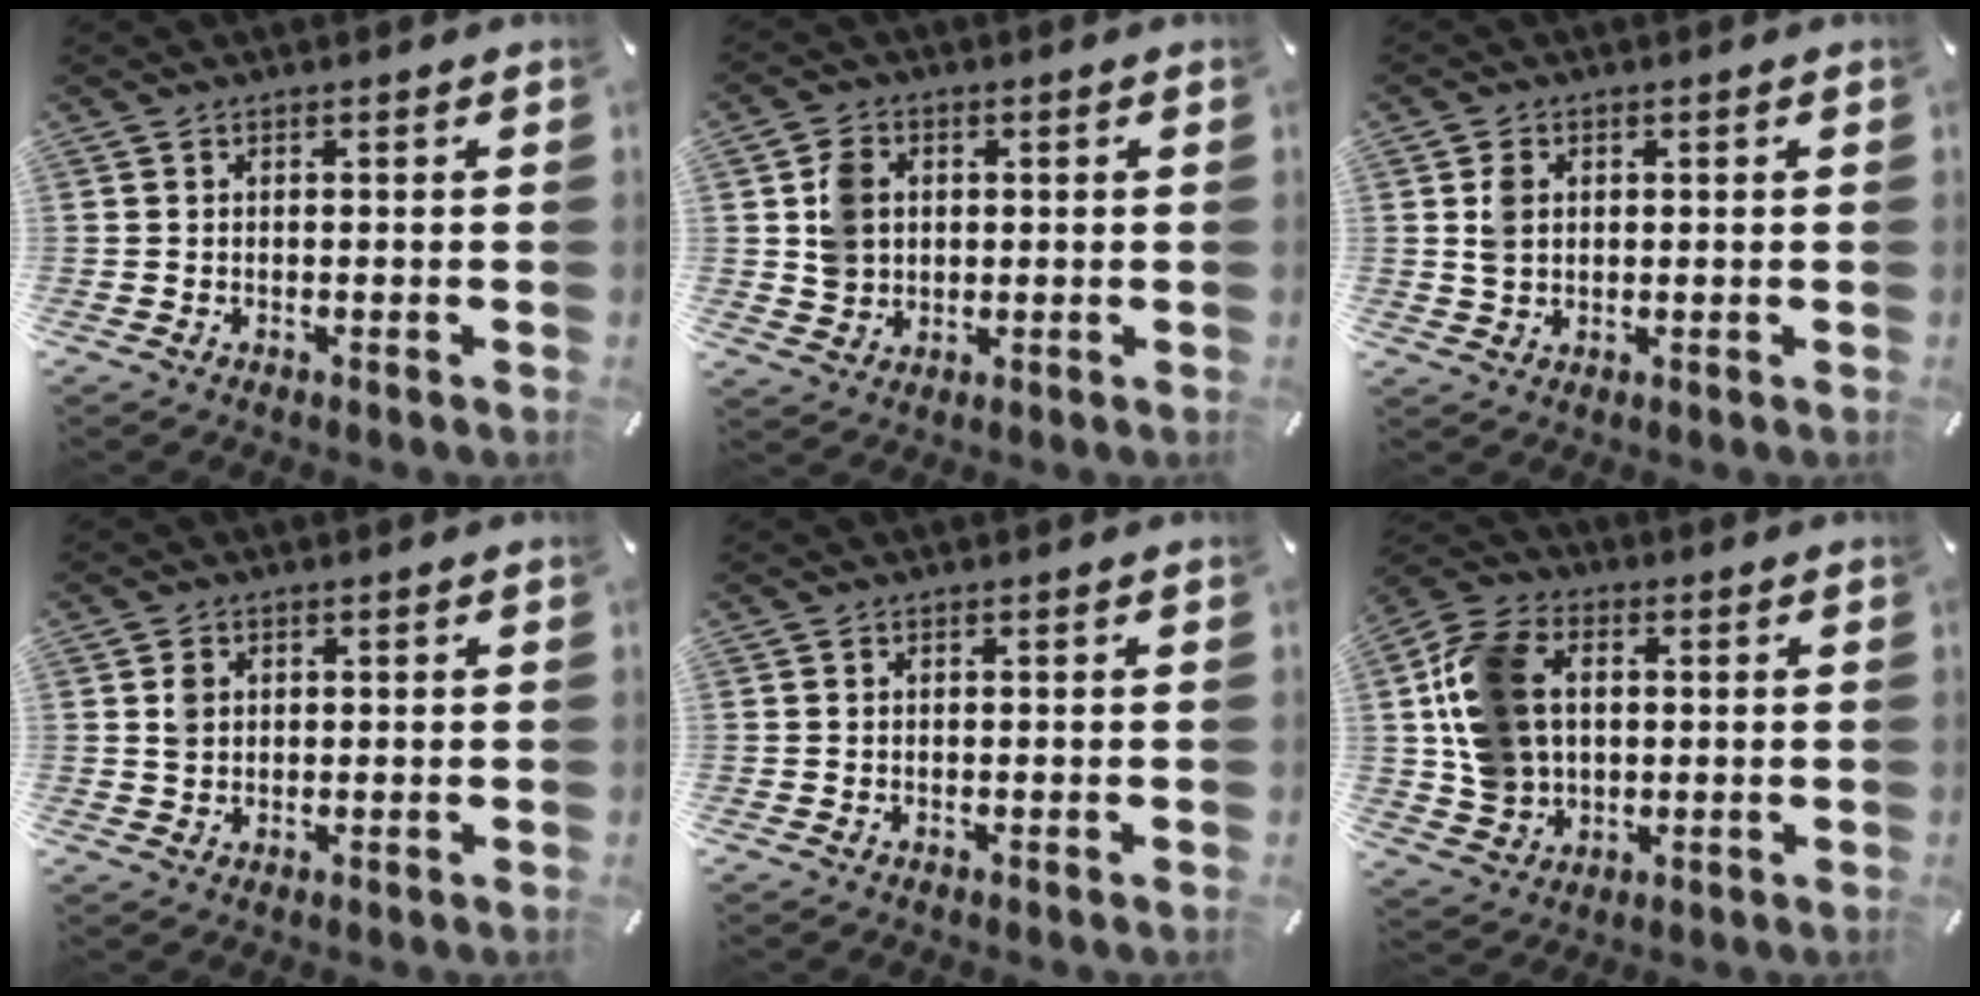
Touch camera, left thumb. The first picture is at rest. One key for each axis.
{"total": 6.3, "fx": 1.2, "fy": 5.7, "fz": 2.5, "tx": -0.043, "ty": 0.010, "tz": 0.024}
{"total": 3.9, "fx": 0.7, "fy": 3.1, "fz": 2.3, "tx": -0.048, "ty": 0.007, "tz": 0.014}
{"total": 2.6, "fx": 0.6, "fy": 2.2, "fz": 1.0, "tx": -0.024, "ty": 0.006, "tz": 0.010}
{"total": 0.0}
{"total": 14.6, "fx": 2.1, "fy": 11.6, "fz": 8.6, "tx": -0.185, "ty": 0.022, "tz": 0.045}